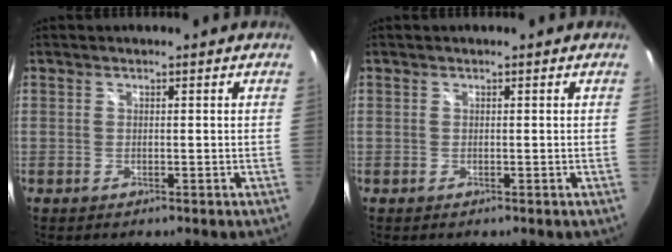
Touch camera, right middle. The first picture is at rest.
{"total": 0.0}